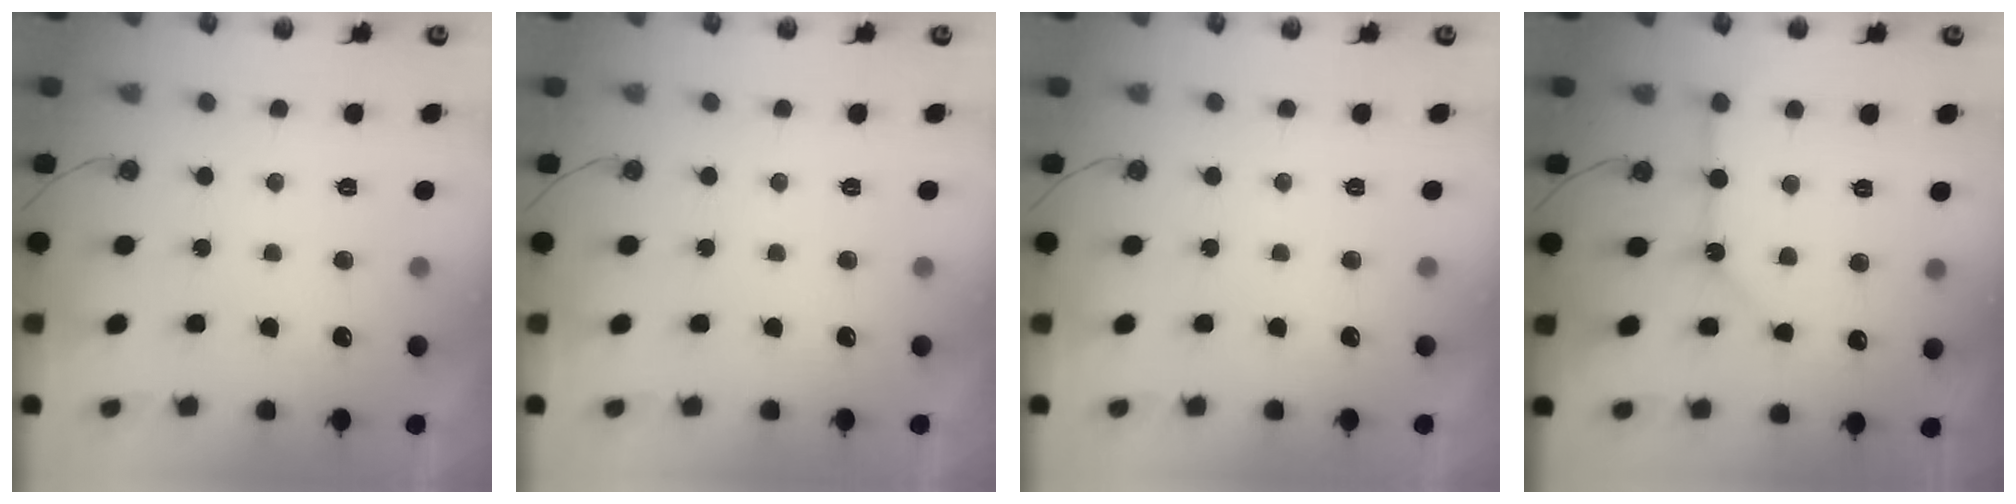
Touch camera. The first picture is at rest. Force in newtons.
{"total": 0.5, "press": 0.4, "slide": 0.4}
{"total": 0.0}
{"total": 10.8, "press": 10.8, "slide": 1.0}